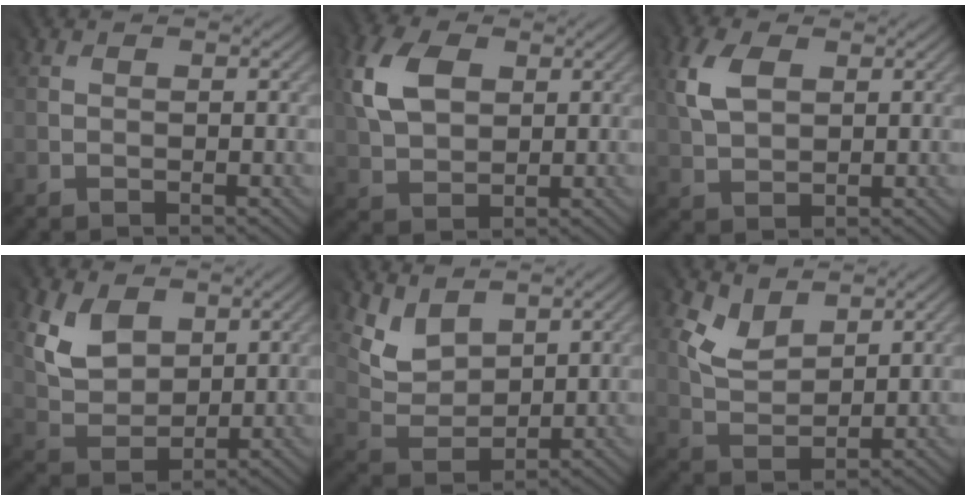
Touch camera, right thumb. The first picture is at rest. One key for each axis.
{"total": 6.9, "fx": 2.7, "fy": 4.8, "fz": 4.2, "tx": -0.126, "ty": 0.015, "tz": 0.049}
{"total": 4.5, "fx": 2.2, "fy": 3.0, "fz": 2.6, "tx": -0.079, "ty": 0.008, "tz": 0.040}
{"total": 6.0, "fx": 3.3, "fy": 4.2, "fz": 2.6, "tx": -0.089, "ty": -0.007, "tz": 0.062}
{"total": 5.0, "fx": 4.2, "fy": 2.3, "fz": 1.2, "tx": -0.048, "ty": -0.005, "tz": 0.080}
{"total": 4.1, "fx": 3.4, "fy": 2.0, "fz": 1.0, "tx": -0.040, "ty": -0.009, "tz": 0.068}